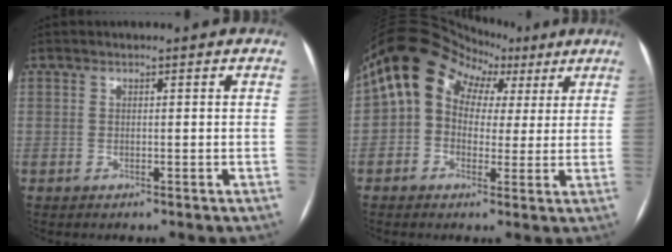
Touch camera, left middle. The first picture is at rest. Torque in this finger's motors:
{"motor_torque": [0.97, -0.75, 1.06, 0.21]}